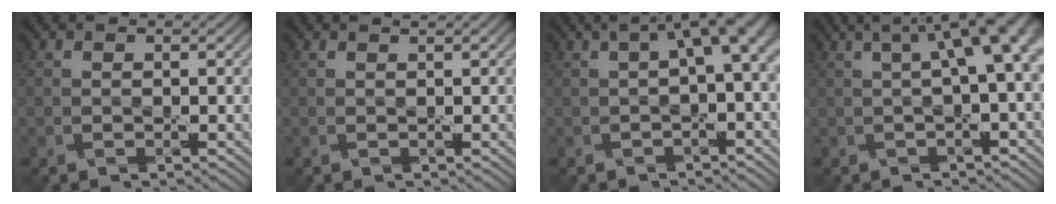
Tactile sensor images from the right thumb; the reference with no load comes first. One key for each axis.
{"total": 1.1, "fx": 0.8, "fy": 0.2, "fz": 0.8, "tx": -0.016, "ty": 0.000, "tz": 0.006}
{"total": 5.5, "fx": 0.7, "fy": 1.5, "fz": 5.2, "tx": -0.068, "ty": 0.017, "tz": 0.008}
{"total": 8.0, "fx": 1.5, "fy": 2.4, "fz": 7.5, "tx": -0.088, "ty": 0.024, "tz": 0.021}